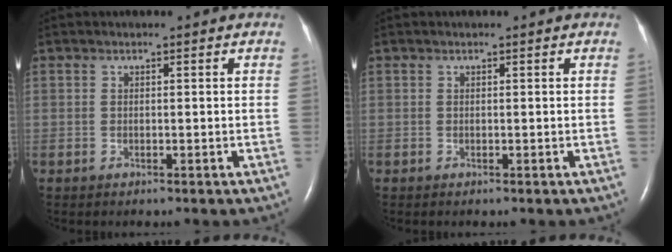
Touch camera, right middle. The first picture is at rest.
{"total": 0.0}